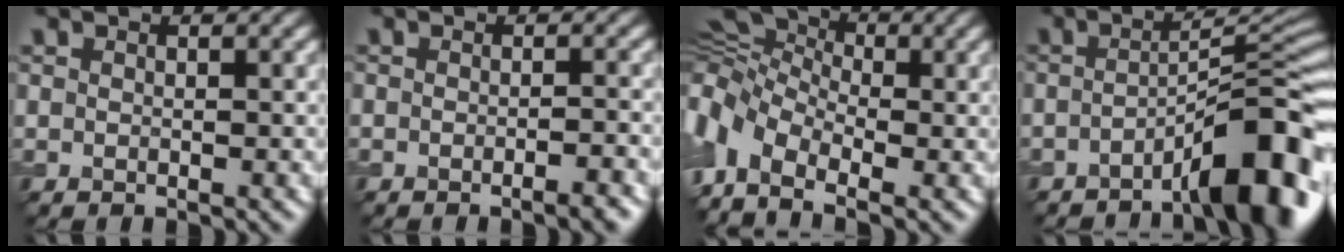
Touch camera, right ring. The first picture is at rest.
{"total": 2.2, "force": [-1.3, 0.3, 1.7], "torque": [-0.015, 0.012, -0.016]}
{"total": 8.1, "force": [-2.0, 5.0, 6.0], "torque": [-0.151, 0.006, -0.034]}
{"total": 8.8, "force": [-4.8, 1.7, 7.2], "torque": [-0.088, 0.030, -0.072]}